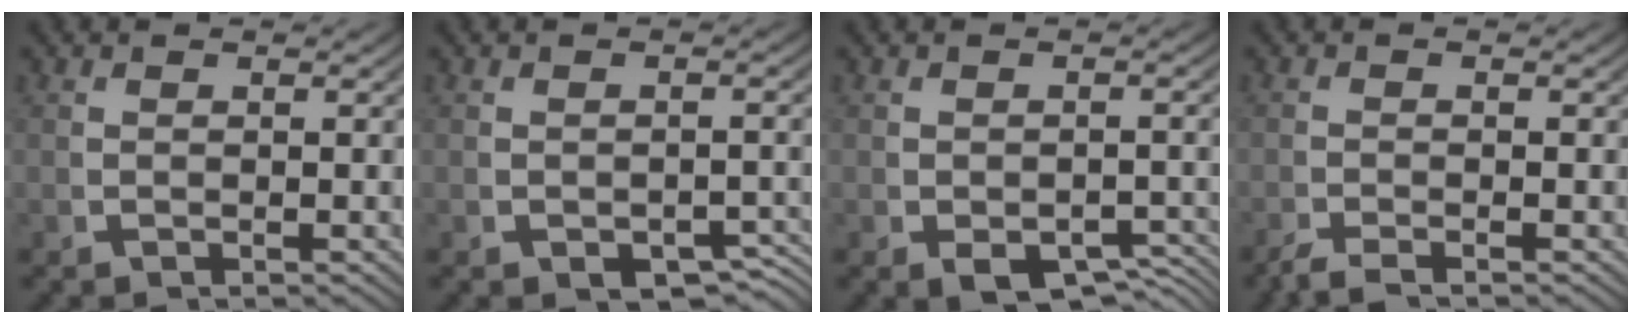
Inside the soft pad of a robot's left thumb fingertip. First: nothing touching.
{"total": 3.1, "force": [-1.5, 1.8, 2.0], "torque": [-0.030, -0.016, -0.017]}
{"total": 4.2, "force": [-2.0, 2.5, 2.7], "torque": [-0.042, -0.025, -0.022]}
{"total": 1.9, "force": [-1.7, 0.4, 0.5], "torque": [-0.005, -0.007, -0.032]}